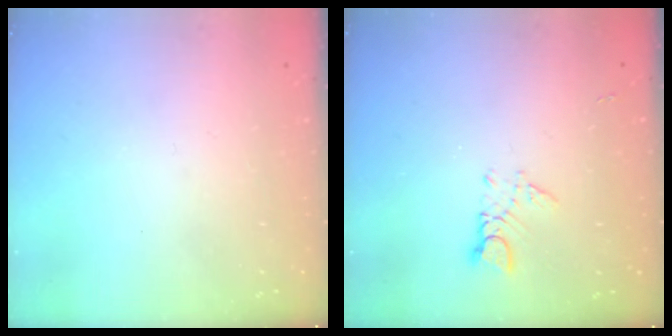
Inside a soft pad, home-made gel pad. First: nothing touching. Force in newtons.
{"total": 2.7, "press": 2.6, "slide": 0.3}